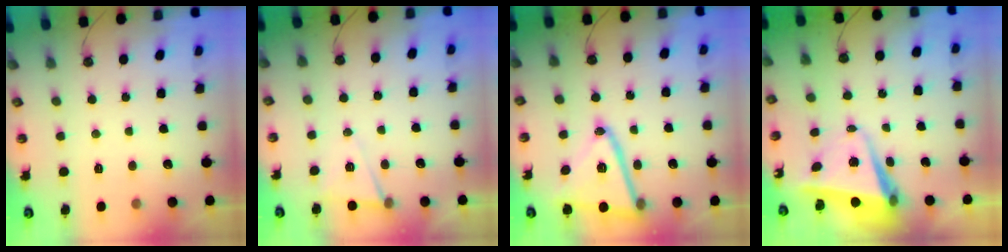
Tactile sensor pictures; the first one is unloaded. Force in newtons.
{"total": 6.7, "press": 4.7, "slide": 4.8}
{"total": 18.7, "press": 18.6, "slide": 2.1}
{"total": 6.7, "press": 6.6, "slide": 1.1}